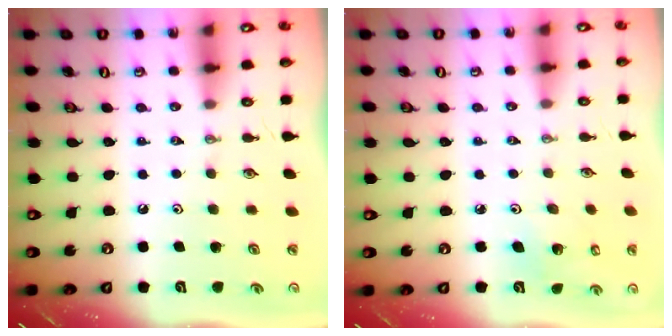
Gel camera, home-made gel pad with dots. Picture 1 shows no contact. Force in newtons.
{"total": 4.1, "press": 3.7, "slide": 1.8}